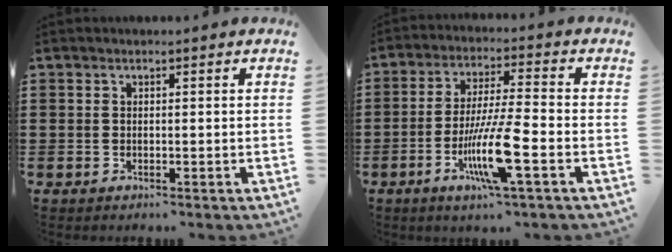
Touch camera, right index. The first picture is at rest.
{"total": 10.8, "force": [-4.1, 1.0, 9.9], "torque": [-0.201, -0.016, -0.082]}